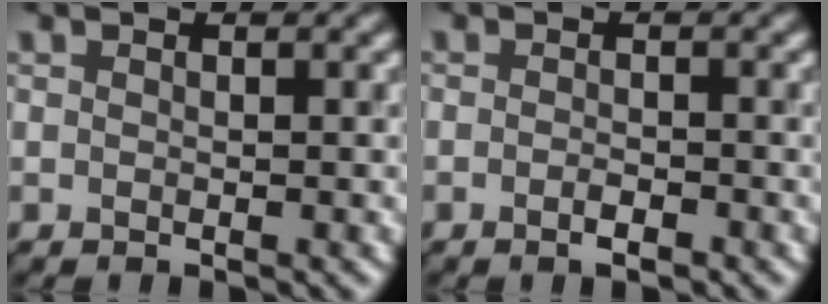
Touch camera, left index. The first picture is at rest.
{"total": 1.1, "force": [-0.7, 0.3, 0.8], "torque": [-0.011, 0.005, -0.013]}